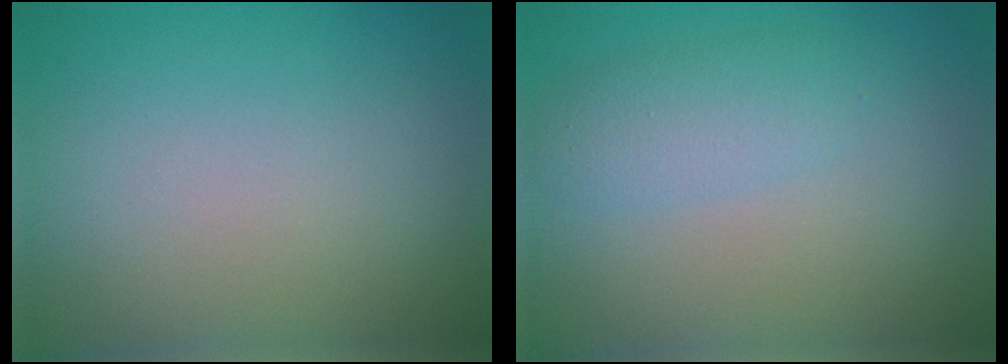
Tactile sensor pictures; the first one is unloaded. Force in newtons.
{"total": 2.4, "press": 2.4, "slide": 0.2}